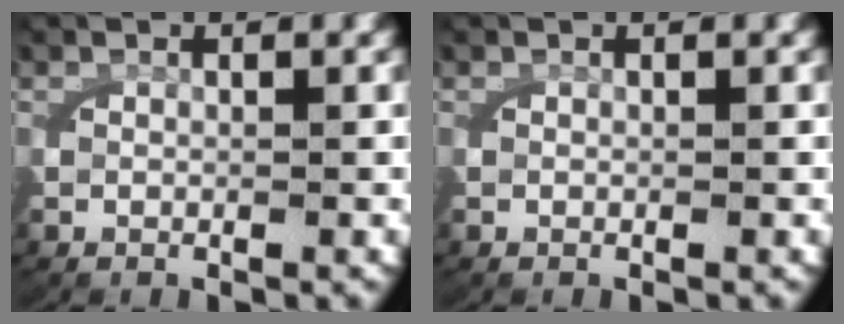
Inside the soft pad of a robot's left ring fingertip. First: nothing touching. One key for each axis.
{"total": 0.0}